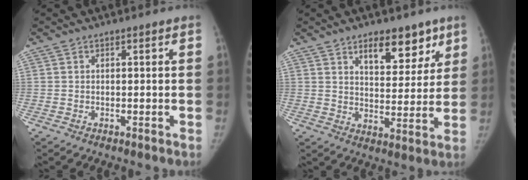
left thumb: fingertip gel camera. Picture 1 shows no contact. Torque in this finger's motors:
{"motor_torque": [0.01, 0.10, 0.78, -0.65, 0.04]}